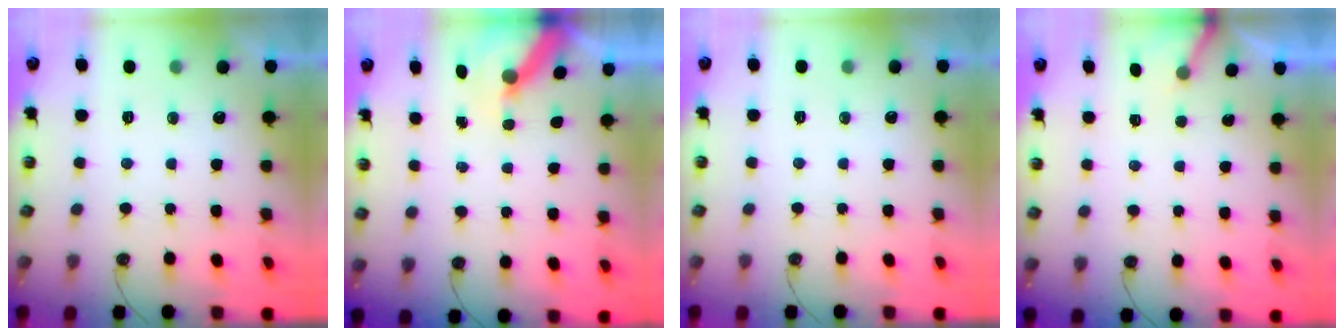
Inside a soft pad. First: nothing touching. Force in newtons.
{"total": 6.1, "press": 6.0, "slide": 0.9}
{"total": 0.0}
{"total": 2.7, "press": 2.7, "slide": 0.2}